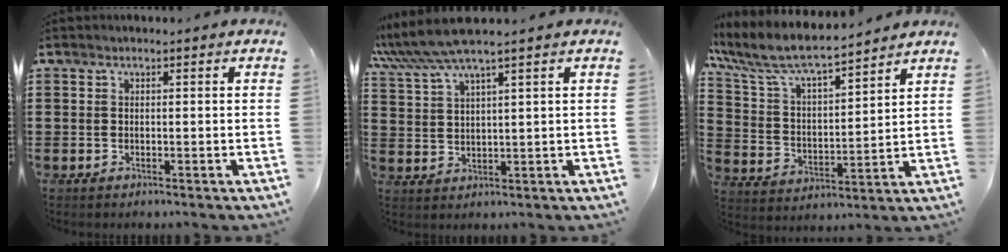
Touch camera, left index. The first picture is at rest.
{"total": 5.9, "force": [4.6, 0.0, 3.7], "torque": [-0.087, -0.012, 0.079]}
{"total": 8.7, "force": [7.6, 1.7, 3.7], "torque": [-0.106, -0.040, 0.131]}